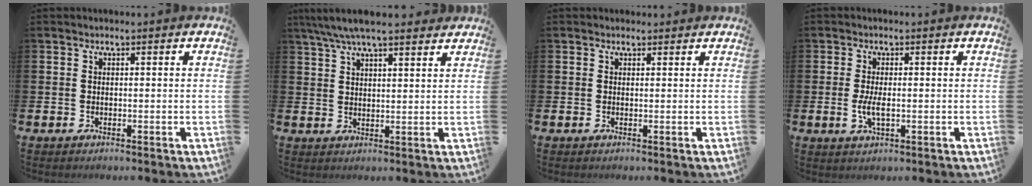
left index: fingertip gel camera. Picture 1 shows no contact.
{"total": 6.5, "force": [5.7, 1.1, 2.9], "torque": [-0.063, -0.015, 0.104]}
{"total": 0.8, "force": [0.6, 0.4, 0.1], "torque": [0.020, -0.004, 0.006]}
{"total": 2.9, "force": [-0.1, 1.1, 2.7], "torque": [-0.044, -0.001, -0.004]}